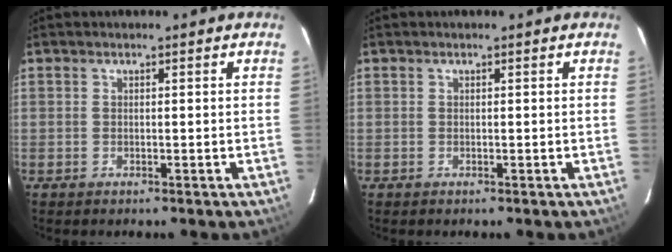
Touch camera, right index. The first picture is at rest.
{"total": 0.0}